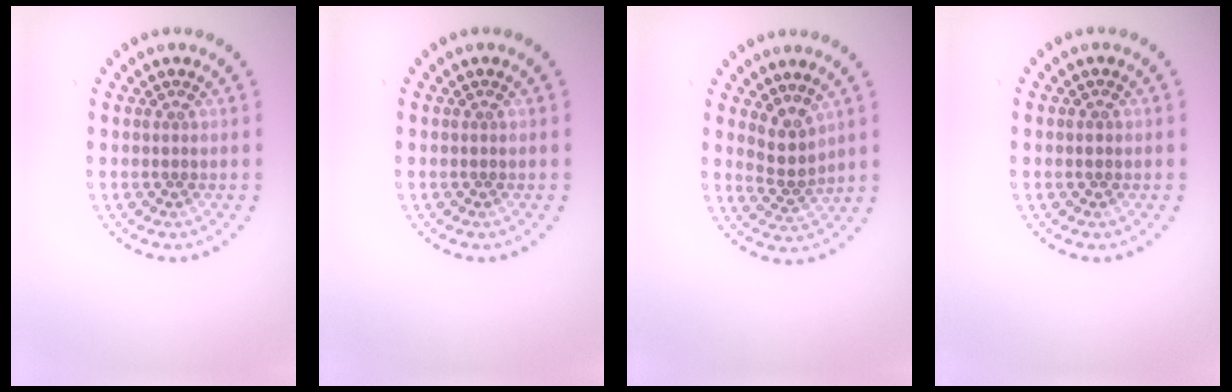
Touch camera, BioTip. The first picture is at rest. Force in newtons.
{"total": 0.0}
{"total": 2.5, "press": 1.8, "slide": 1.7}
{"total": 0.7, "press": 0.7, "slide": 0.2}